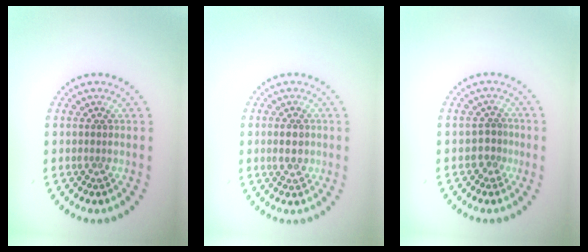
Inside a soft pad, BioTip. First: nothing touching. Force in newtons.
{"total": 2.5, "press": 2.5, "slide": 0.1}
{"total": 1.6, "press": 1.3, "slide": 0.9}